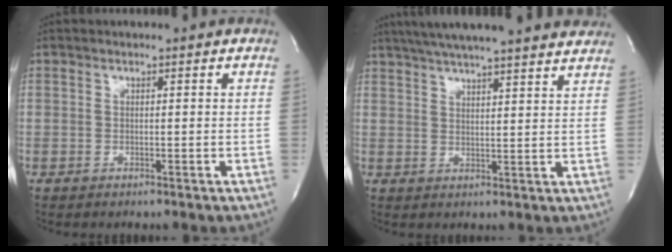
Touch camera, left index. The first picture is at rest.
{"total": 22.2, "force": [19.5, 1.8, 10.5], "torque": [-0.175, 0.025, 0.259]}